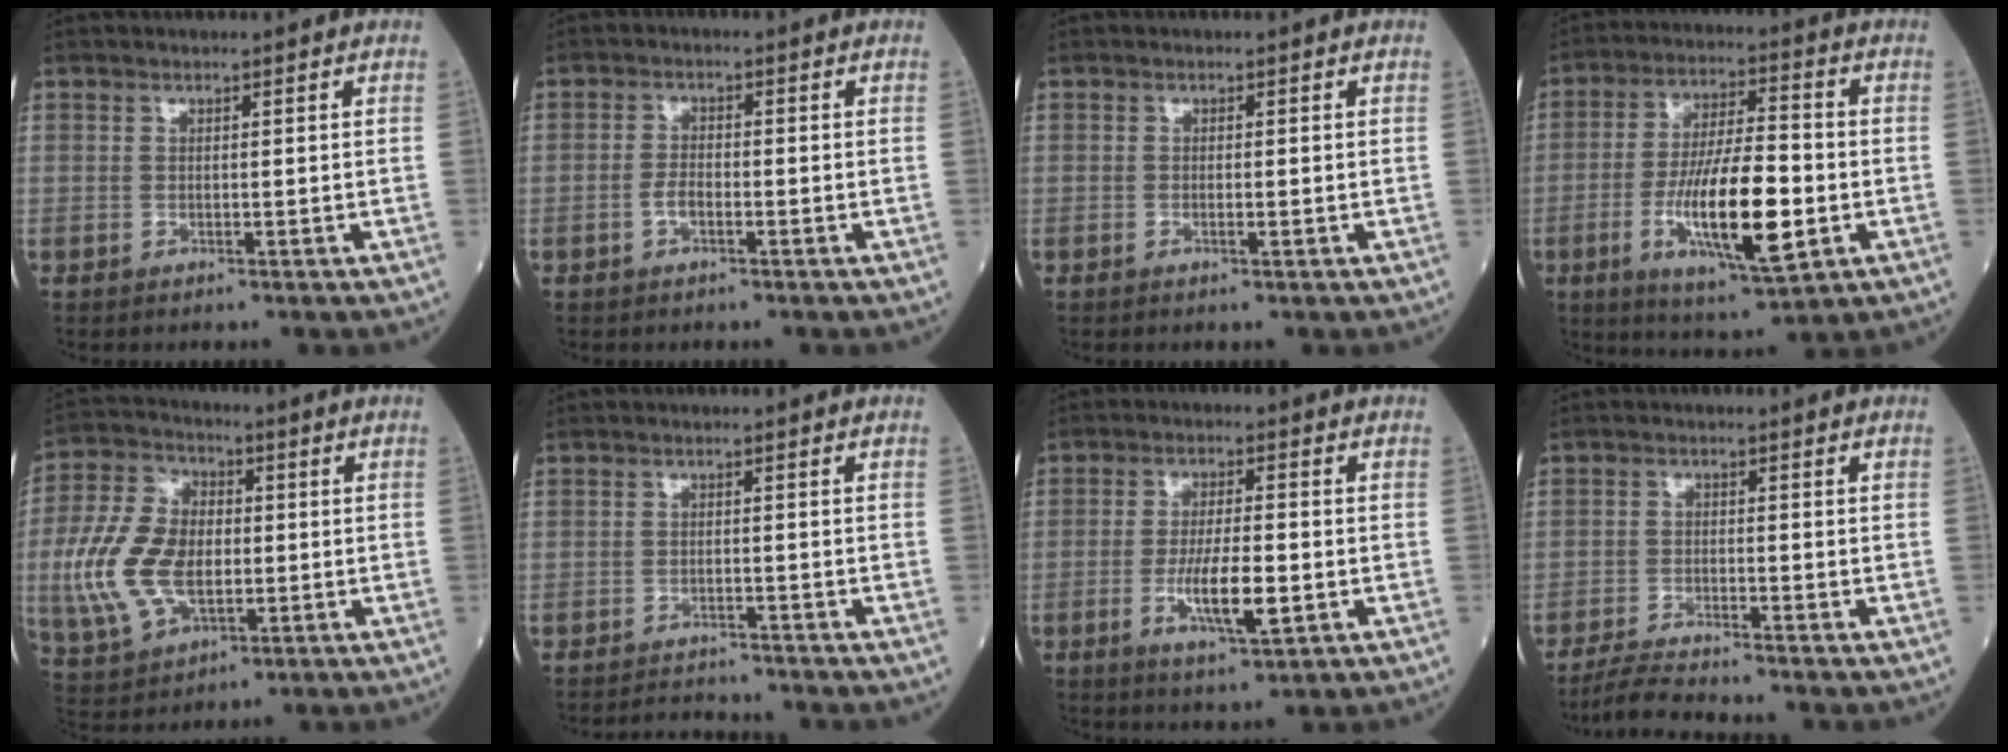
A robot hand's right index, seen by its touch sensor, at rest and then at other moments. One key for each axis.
{"total": 2.4, "fx": -0.9, "fy": 1.1, "fz": 1.9, "tx": -0.035, "ty": 0.004, "tz": -0.014}
{"total": 0.8, "fx": -0.2, "fy": 0.1, "fz": 0.7, "tx": -0.012, "ty": -0.001, "tz": -0.003}
{"total": 14.8, "fx": -3.6, "fy": 3.2, "fz": 14.0, "tx": -0.254, "ty": -0.010, "tz": -0.060}
{"total": 14.0, "fx": -1.2, "fy": 8.9, "fz": 10.8, "tx": -0.252, "ty": 0.015, "tz": -0.015}
{"total": 3.1, "fx": -3.1, "fy": -0.2, "fz": -0.1, "tx": 0.001, "ty": -0.015, "tz": -0.050}
{"total": 7.8, "fx": -2.0, "fy": 1.5, "fz": 7.4, "tx": -0.135, "ty": -0.011, "tz": -0.034}
{"total": 3.9, "fx": -3.7, "fy": -1.0, "fz": 1.0, "tx": -0.032, "ty": -0.024, "tz": -0.072}